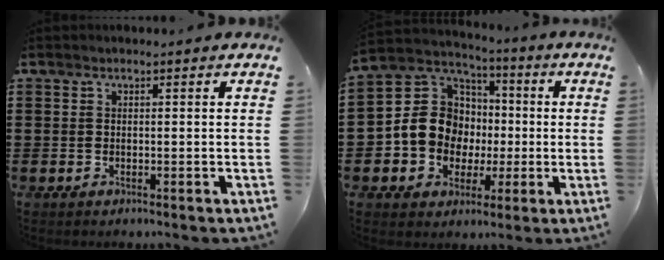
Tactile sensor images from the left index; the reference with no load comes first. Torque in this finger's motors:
{"motor_torque": [1.39, 0.75, 0.90, 0.12]}